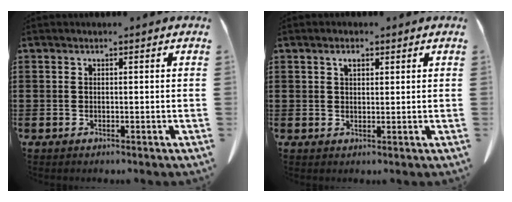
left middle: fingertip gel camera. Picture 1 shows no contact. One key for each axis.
{"total": 1.8, "fx": 1.0, "fy": 0.9, "fz": 1.2, "tx": -0.020, "ty": 0.002, "tz": 0.017}